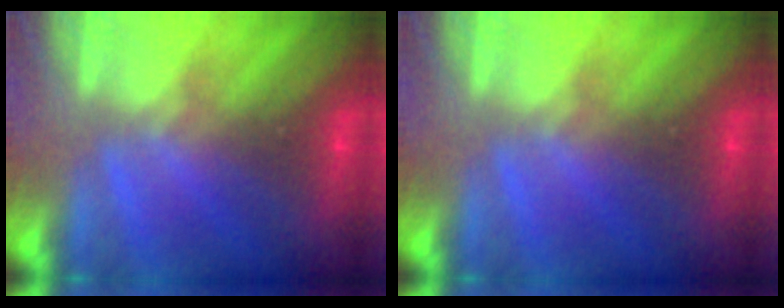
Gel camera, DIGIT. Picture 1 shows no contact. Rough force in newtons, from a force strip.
{"total": 0.0}